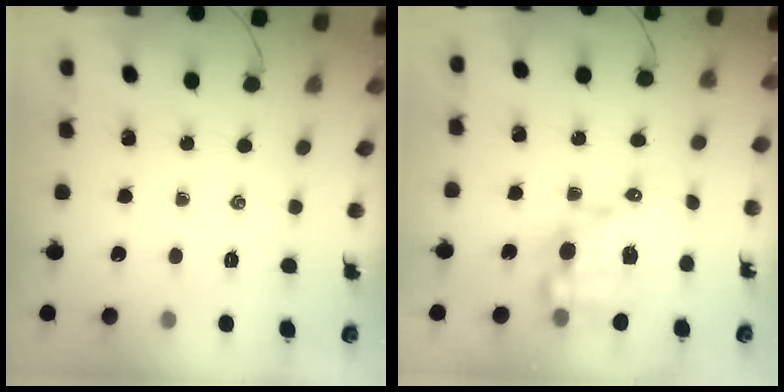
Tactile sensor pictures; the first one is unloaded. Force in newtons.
{"total": 13.1, "press": 12.7, "slide": 3.2}